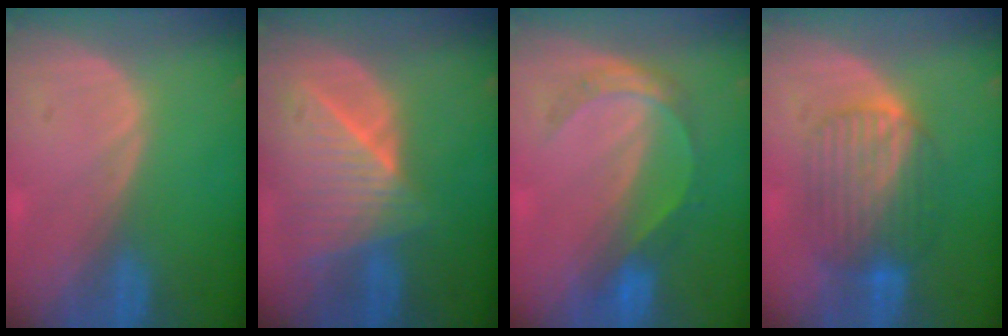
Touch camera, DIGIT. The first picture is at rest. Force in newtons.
{"total": 9.0, "press": 8.0, "slide": 4.0}
{"total": 4.7, "press": 4.7, "slide": 0.4}
{"total": 7.4, "press": 7.3, "slide": 0.3}